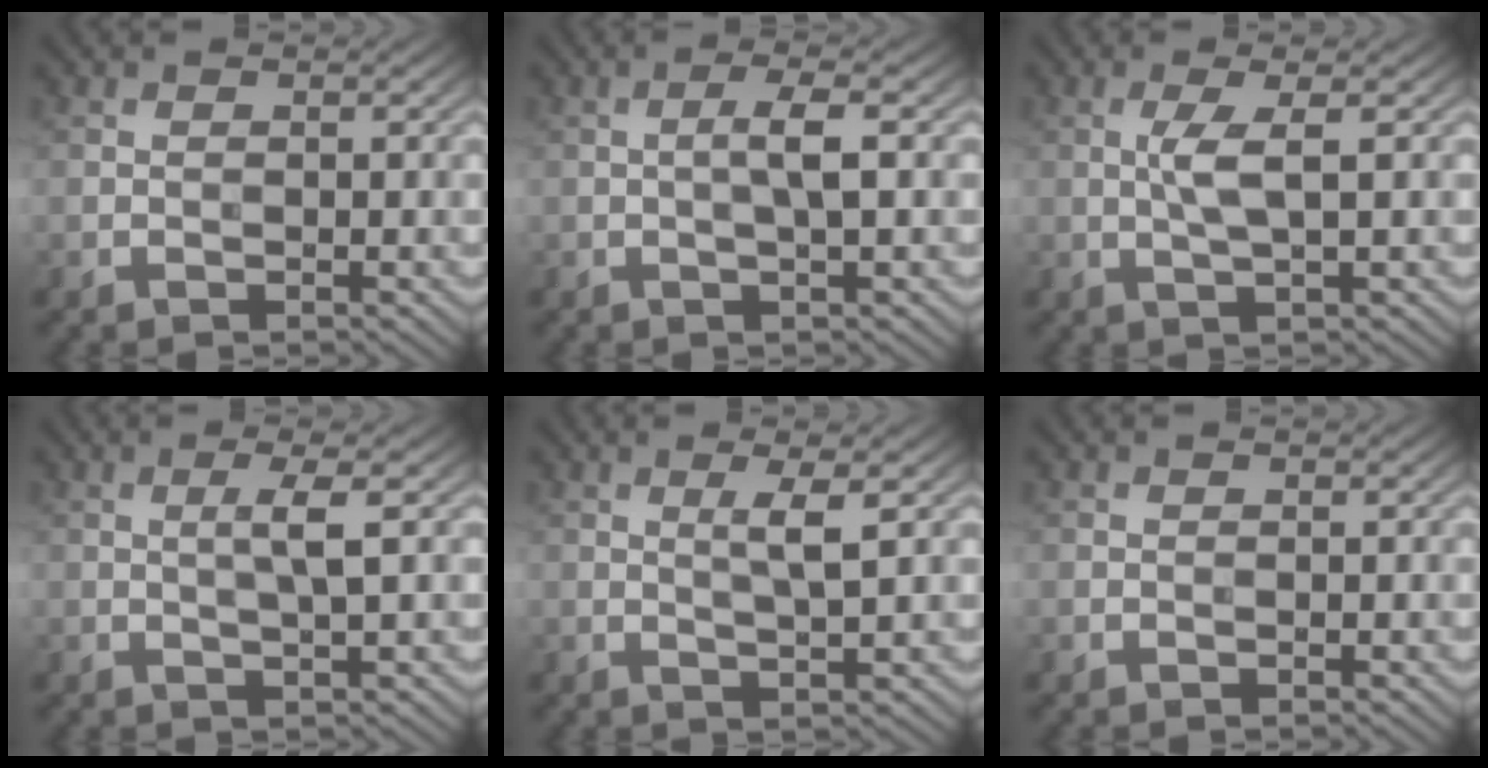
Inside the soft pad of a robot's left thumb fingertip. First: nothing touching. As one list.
[{"total": 2.9, "force": [0.0, 0.4, 2.9], "torque": [-0.054, 0.007, -0.003]}, {"total": 3.3, "force": [0.5, 0.4, 3.2], "torque": [-0.070, 0.004, 0.009]}, {"total": 2.7, "force": [0.5, 0.0, 2.6], "torque": [-0.051, 0.006, 0.009]}, {"total": 2.8, "force": [1.0, 0.2, 2.6], "torque": [-0.054, 0.001, 0.020]}, {"total": 0.0}]